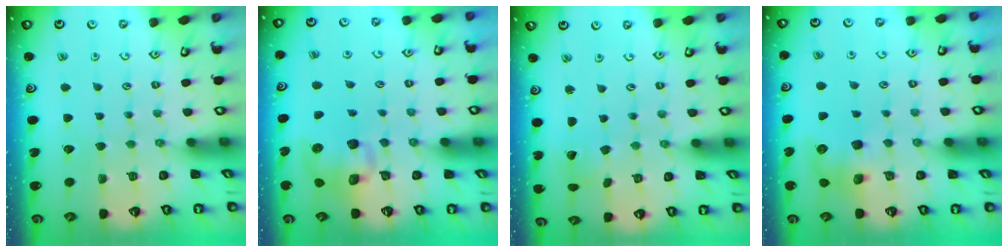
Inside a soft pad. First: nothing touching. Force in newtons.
{"total": 9.7, "press": 9.6, "slide": 1.3}
{"total": 2.6, "press": 2.6, "slide": 0.3}
{"total": 9.3, "press": 9.2, "slide": 0.9}